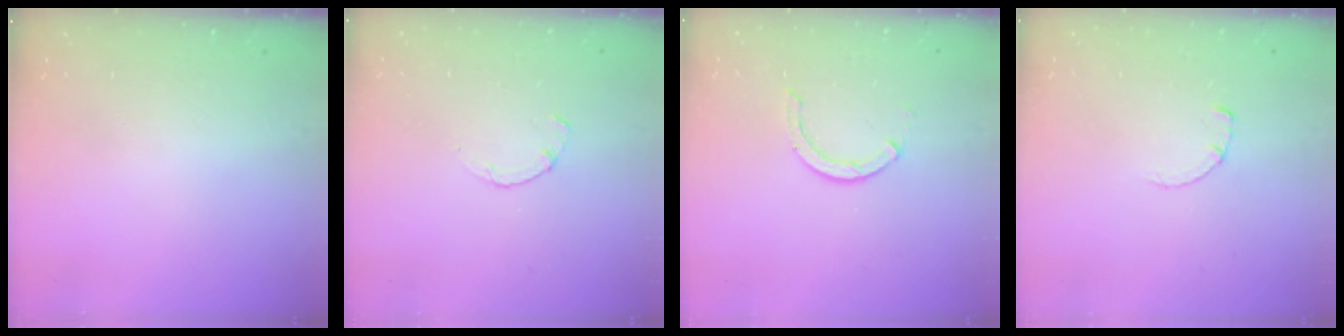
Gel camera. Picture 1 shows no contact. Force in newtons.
{"total": 0.9, "press": 0.8, "slide": 0.3}
{"total": 3.2, "press": 3.2, "slide": 0.4}
{"total": 0.7, "press": 0.7, "slide": 0.2}